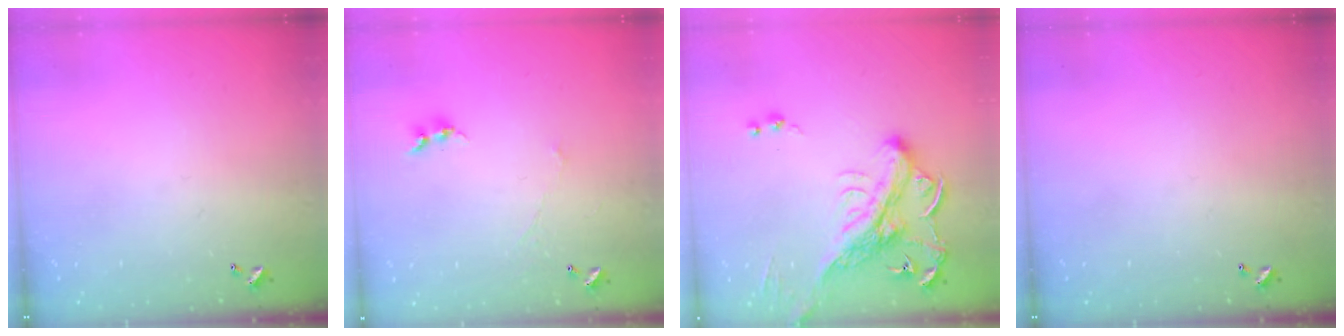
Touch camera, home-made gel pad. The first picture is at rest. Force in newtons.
{"total": 0.0}
{"total": 7.1, "press": 7.0, "slide": 1.3}
{"total": 0.0}